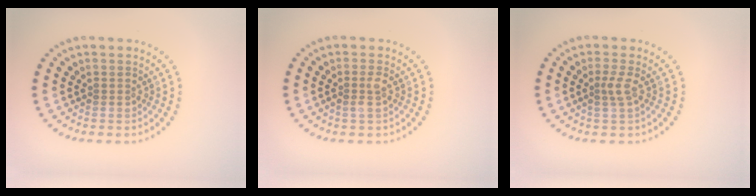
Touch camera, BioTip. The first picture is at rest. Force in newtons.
{"total": 1.2, "press": 1.1, "slide": 0.4}
{"total": 1.4, "press": 1.1, "slide": 0.9}